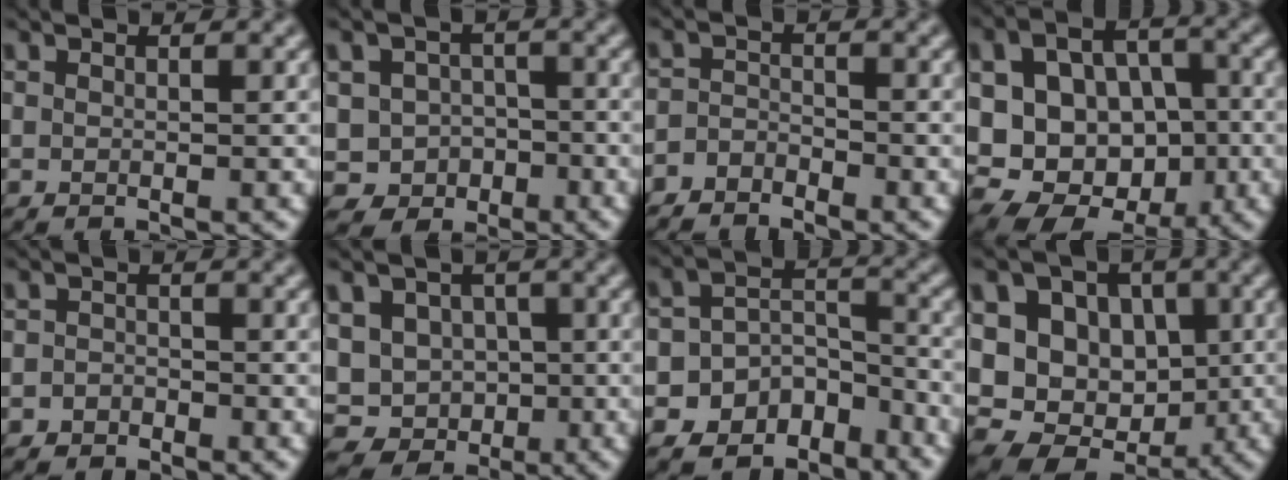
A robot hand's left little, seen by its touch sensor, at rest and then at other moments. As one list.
[{"total": 4.3, "force": [-1.4, 3.9, 1.0], "torque": [0.003, 0.005, -0.040]}, {"total": 2.2, "force": [-2.0, 0.8, 0.2], "torque": [-0.003, 0.005, -0.048]}, {"total": 14.4, "force": [0.1, 11.7, 8.3], "torque": [-0.159, 0.018, 0.012]}, {"total": 1.6, "force": [-0.9, 1.3, 0.2], "torque": [0.020, 0.007, -0.027]}, {"total": 8.3, "force": [-1.3, 7.6, 3.1], "torque": [-0.046, 0.017, -0.043]}, {"total": 10.7, "force": [-7.4, 7.6, 1.4], "torque": [-0.024, -0.001, -0.117]}, {"total": 13.8, "force": [1.8, 11.4, 7.4], "torque": [-0.142, 0.032, 0.024]}]